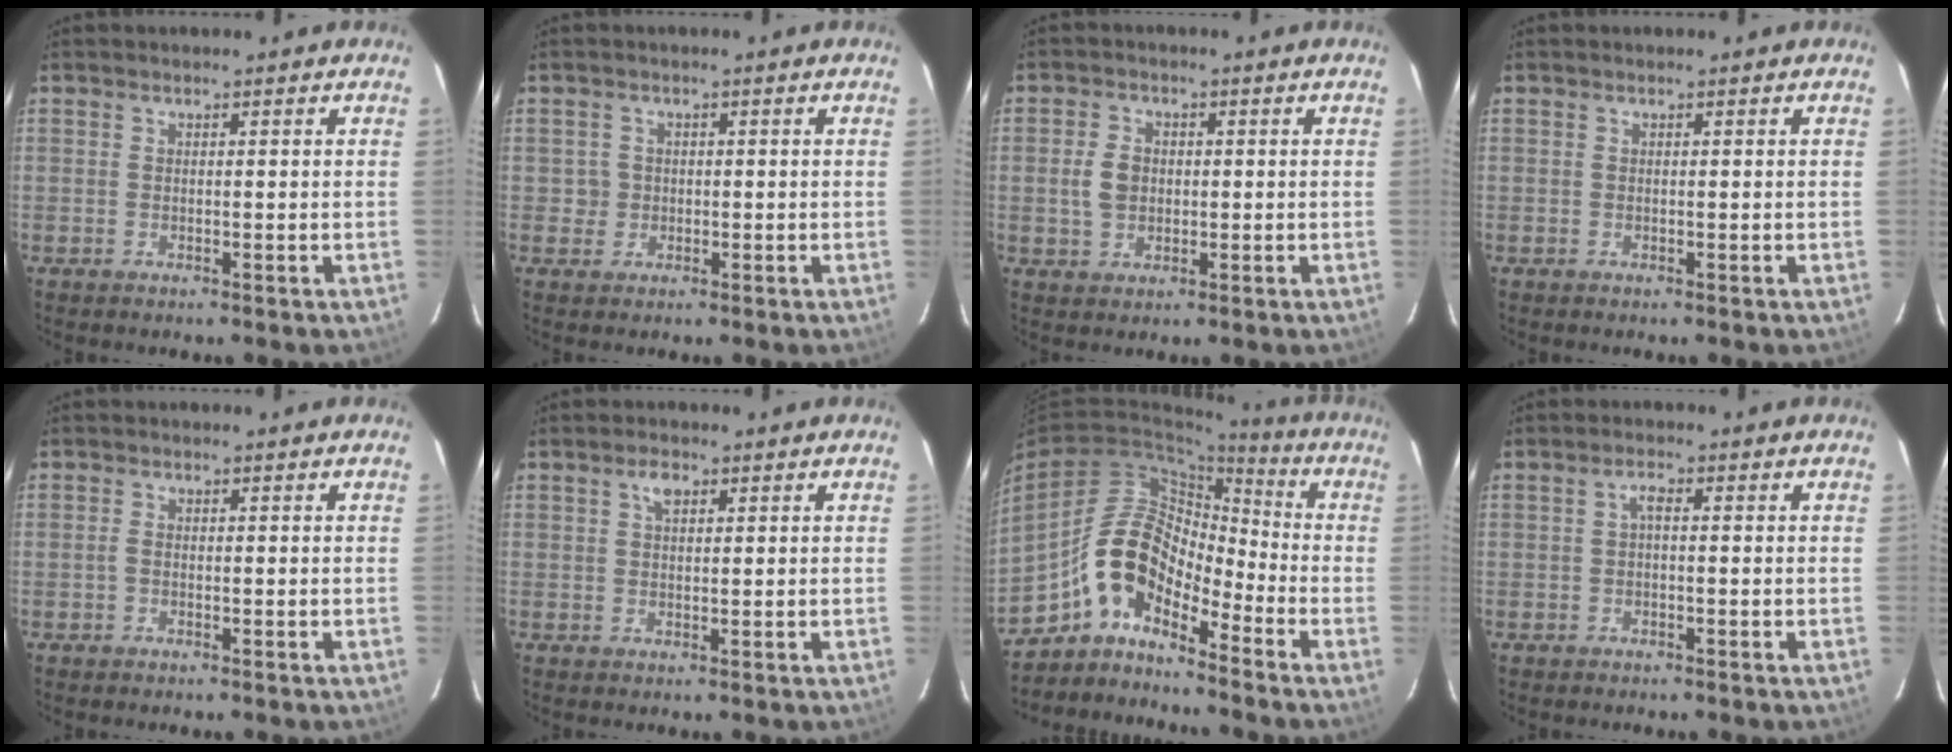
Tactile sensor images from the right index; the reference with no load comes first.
{"total": 2.1, "force": [-0.2, 2.1, 0.0], "torque": [0.002, 0.008, 0.000]}
{"total": 4.6, "force": [-0.1, 3.6, 2.9], "torque": [-0.059, 0.008, 0.001]}
{"total": 0.0}
{"total": 0.8, "force": [-0.4, 0.5, 0.5], "torque": [-0.012, 0.003, -0.009]}
{"total": 2.3, "force": [1.1, 1.3, 1.6], "torque": [-0.029, 0.008, 0.018]}
{"total": 9.8, "force": [-6.8, 4.5, 5.4], "torque": [-0.096, 0.032, -0.144]}
{"total": 1.5, "force": [-0.2, 0.6, 1.4], "torque": [-0.027, 0.009, -0.005]}